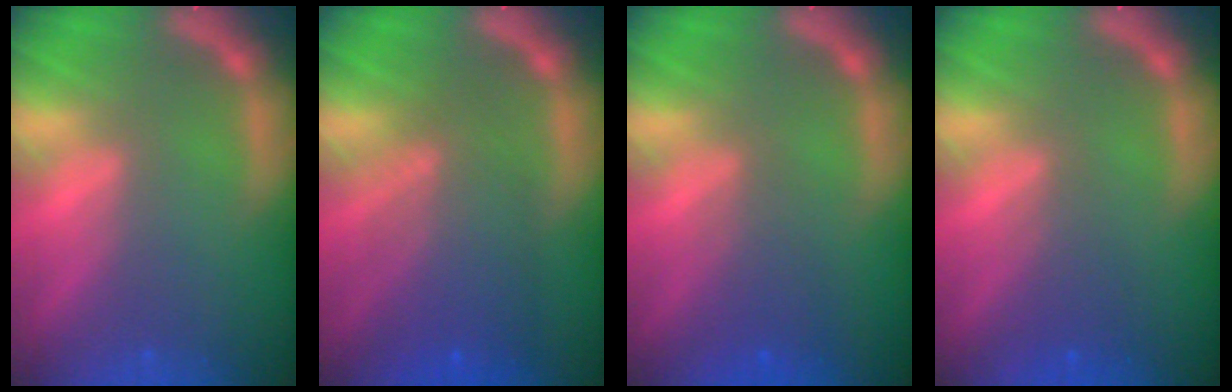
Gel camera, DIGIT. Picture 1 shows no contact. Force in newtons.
{"total": 6.6}
{"total": 2.5}
{"total": 2.0}